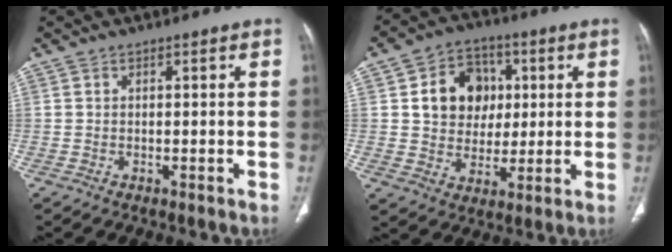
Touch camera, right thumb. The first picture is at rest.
{"total": 12.5, "force": [2.7, 10.5, 6.3], "torque": [-0.054, 0.002, 0.046]}